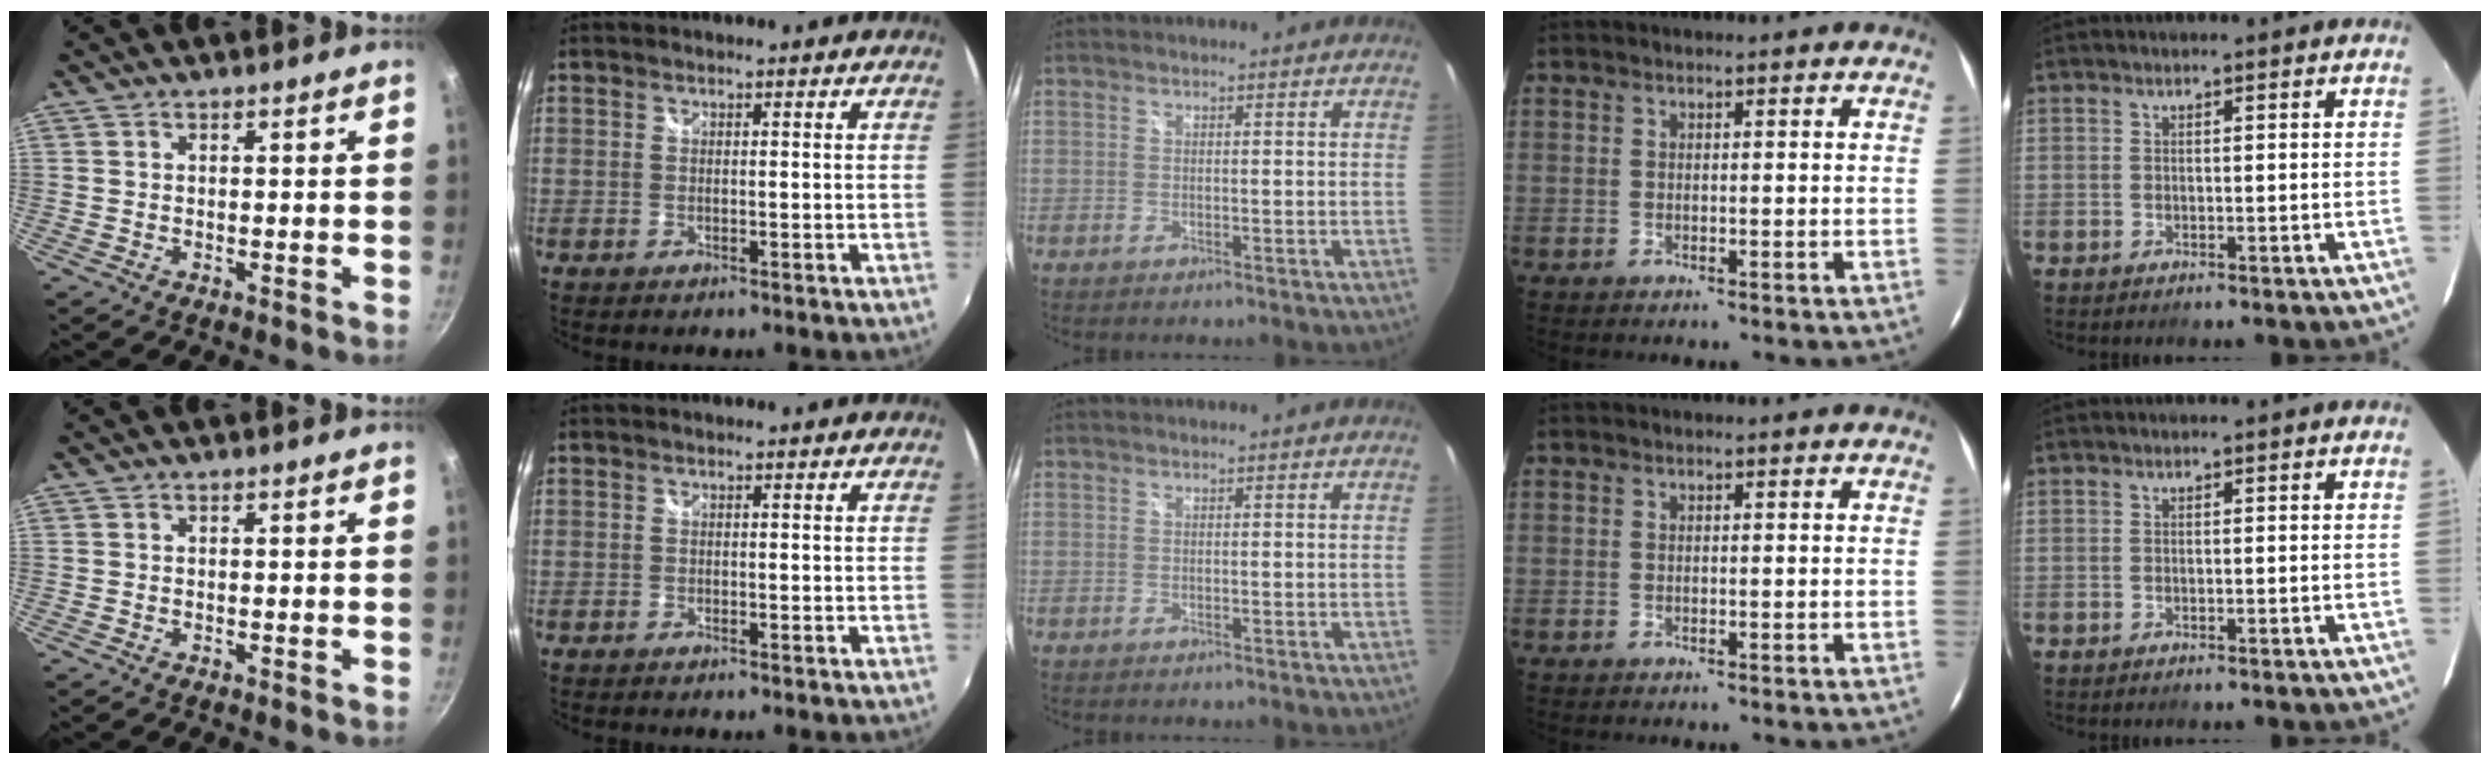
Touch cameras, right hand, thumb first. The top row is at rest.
{}